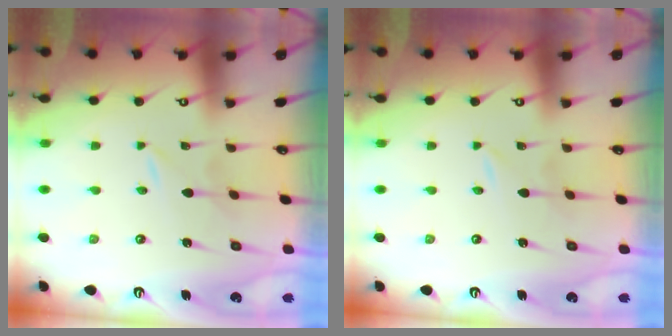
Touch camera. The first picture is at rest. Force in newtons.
{"total": 0.0}